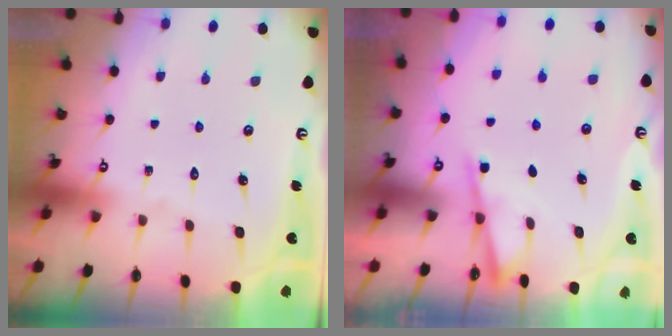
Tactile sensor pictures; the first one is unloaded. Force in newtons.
{"total": 3.0, "press": 3.0, "slide": 0.5}